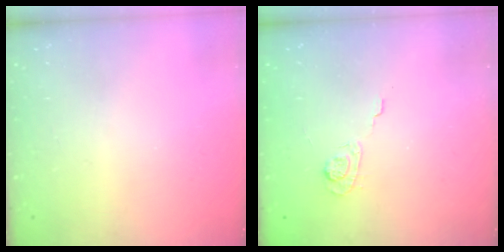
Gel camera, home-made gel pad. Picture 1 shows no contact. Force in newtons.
{"total": 3.1, "press": 2.7, "slide": 1.5}